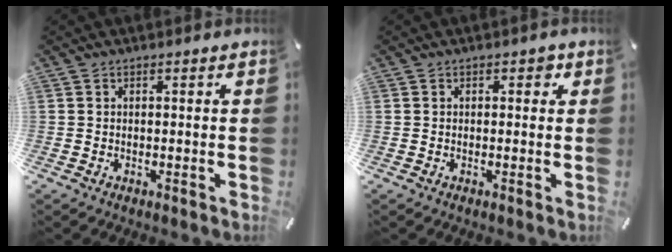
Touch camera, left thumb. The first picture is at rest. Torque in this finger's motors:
{"motor_torque": [0.05, 0.20, 0.02, -0.40, 0.03]}